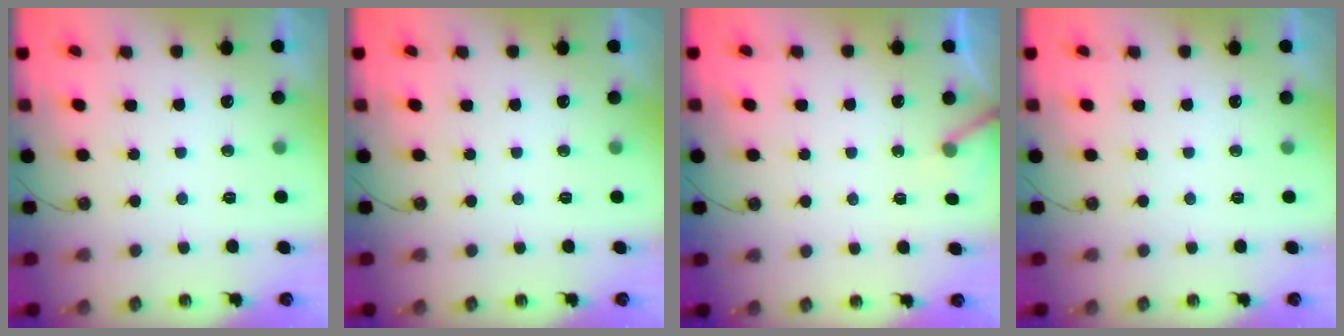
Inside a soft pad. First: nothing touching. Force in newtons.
{"total": 0.0}
{"total": 5.0, "press": 4.9, "slide": 0.4}
{"total": 0.0}